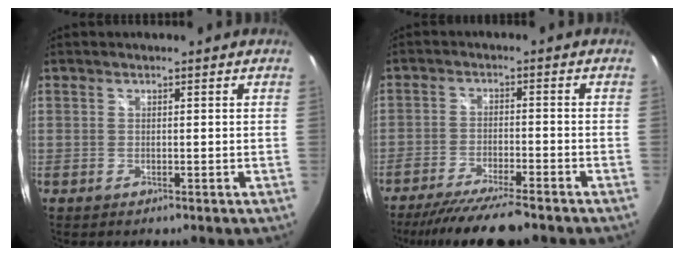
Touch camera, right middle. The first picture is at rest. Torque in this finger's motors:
{"motor_torque": [1.09, -1.05, 0.59, 0.14]}